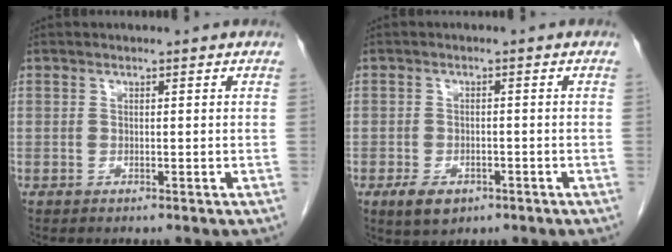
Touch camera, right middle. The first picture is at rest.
{"total": 4.3, "force": [-2.4, 2.5, 2.6], "torque": [-0.049, -0.002, -0.031]}